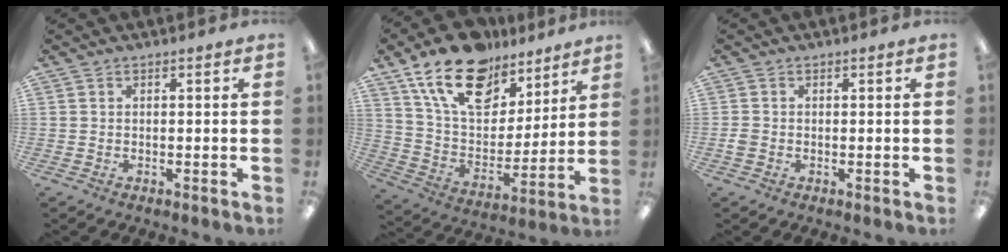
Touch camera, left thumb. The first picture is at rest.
{"total": 19.7, "force": [13.7, 10.4, 9.6], "torque": [-0.179, -0.074, 0.246]}
{"total": 1.5, "force": [-0.5, 1.2, 0.7], "torque": [-0.012, 0.002, -0.008]}